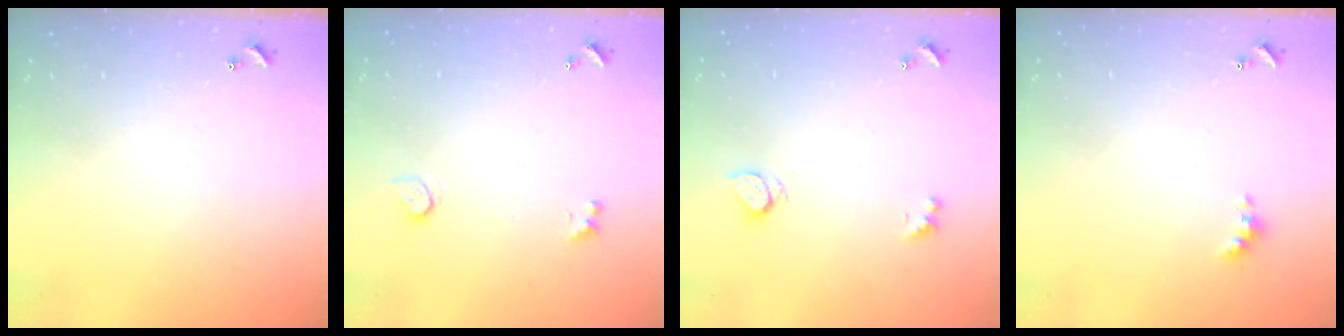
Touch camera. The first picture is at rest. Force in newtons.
{"total": 1.7, "press": 1.1, "slide": 1.2}
{"total": 1.9, "press": 1.8, "slide": 0.7}
{"total": 1.9, "press": 1.8, "slide": 0.6}